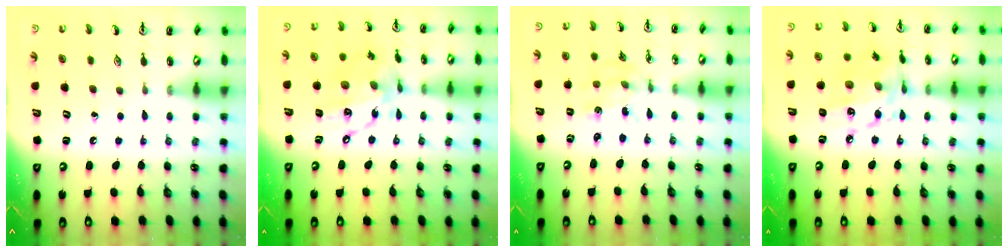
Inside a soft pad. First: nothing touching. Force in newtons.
{"total": 14.9, "press": 14.9, "slide": 1.1}
{"total": 1.5, "press": 1.4, "slide": 0.5}
{"total": 13.2, "press": 13.1, "slide": 0.6}